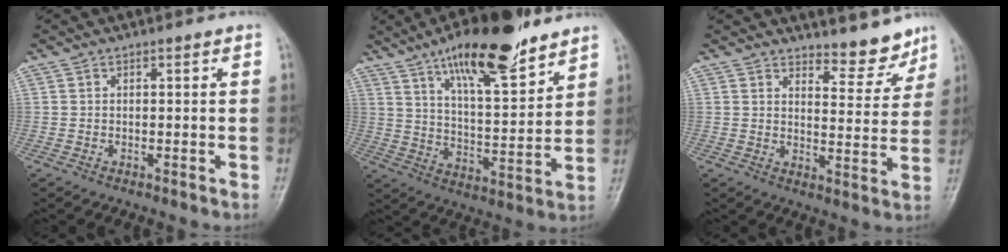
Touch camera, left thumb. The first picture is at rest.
{"total": 17.8, "force": [12.2, 5.1, 12.0], "torque": [-0.168, -0.064, 0.206]}
{"total": 7.1, "force": [6.4, 2.3, 1.7], "torque": [0.000, -0.062, 0.088]}